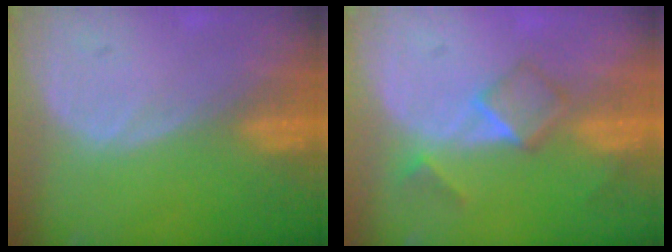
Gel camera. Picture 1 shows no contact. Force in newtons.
{"total": 5.2, "press": 4.5, "slide": 2.5}